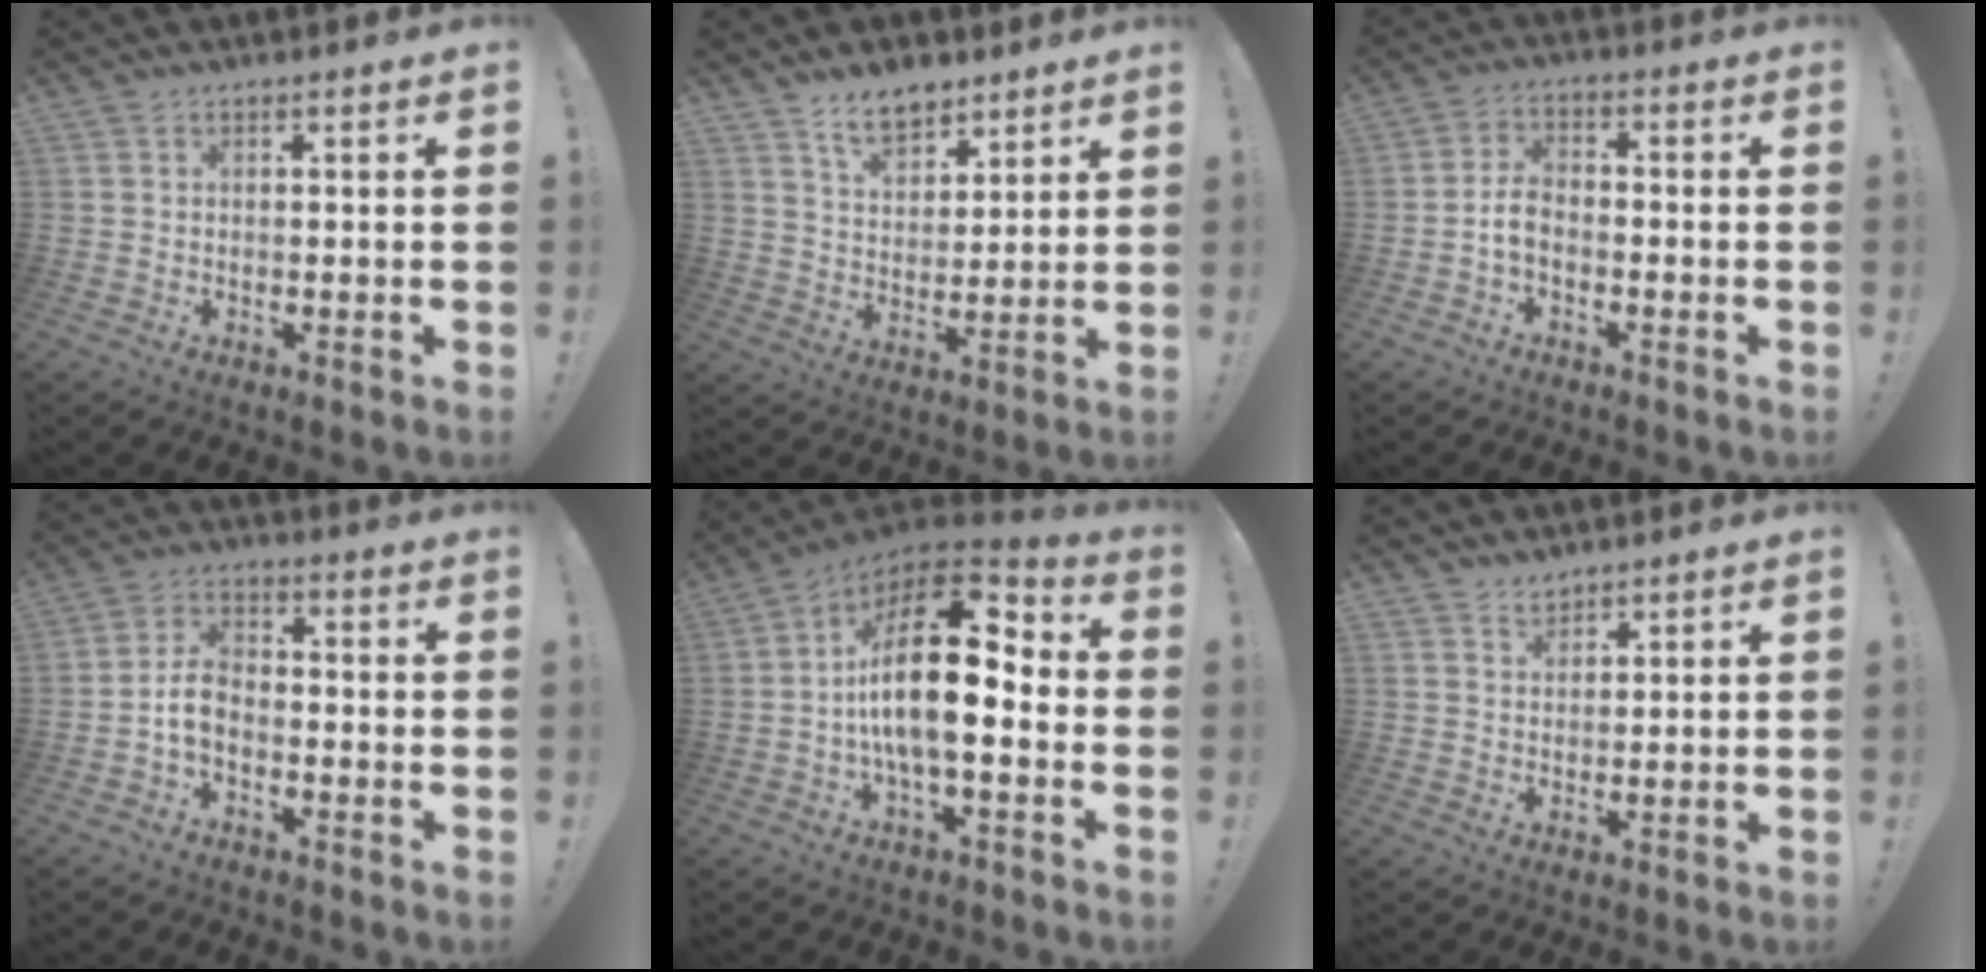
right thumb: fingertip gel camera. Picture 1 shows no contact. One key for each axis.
{"total": 9.2, "fx": 6.8, "fy": 4.9, "fz": 3.8, "tx": -0.061, "ty": -0.039, "tz": 0.129}
{"total": 5.1, "fx": -1.7, "fy": 2.9, "fz": 3.8, "tx": -0.083, "ty": 0.007, "tz": -0.029}
{"total": 6.1, "fx": -2.2, "fy": 3.7, "fz": 4.3, "tx": -0.090, "ty": 0.005, "tz": -0.039}
{"total": 20.4, "fx": -0.2, "fy": 8.4, "fz": 18.6, "tx": -0.334, "ty": 0.007, "tz": -0.006}
{"total": 2.8, "fx": 2.4, "fy": 1.3, "fz": 0.6, "tx": -0.008, "ty": -0.013, "tz": 0.045}